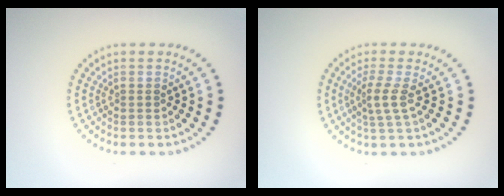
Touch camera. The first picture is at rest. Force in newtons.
{"total": 2.3, "press": 1.6, "slide": 1.6}